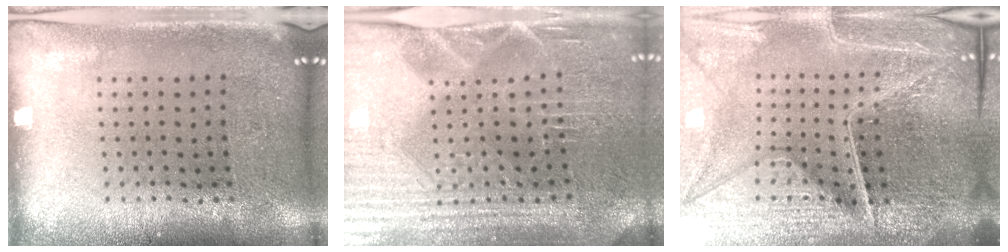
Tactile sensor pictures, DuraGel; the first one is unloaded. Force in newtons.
{"total": 4.3, "press": 4.2, "slide": 1.1}
{"total": 7.0, "press": 6.1, "slide": 3.4}